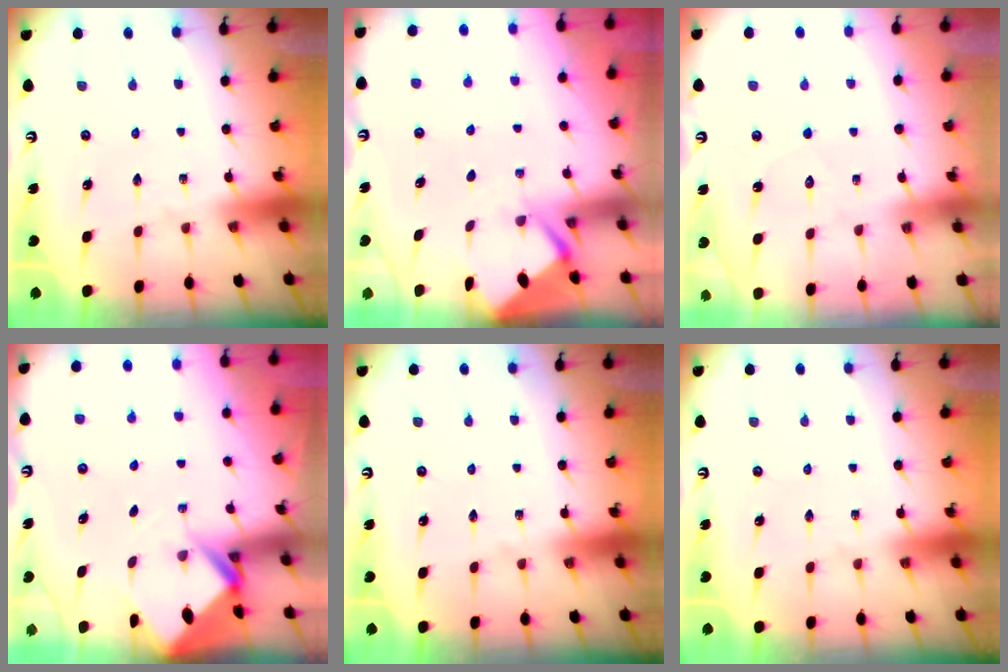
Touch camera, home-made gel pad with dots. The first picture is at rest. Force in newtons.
{"total": 2.9, "press": 2.9, "slide": 0.3}
{"total": 5.2, "press": 5.1, "slide": 0.4}
{"total": 2.8, "press": 2.8, "slide": 0.1}
{"total": 0.0}
{"total": 0.0}